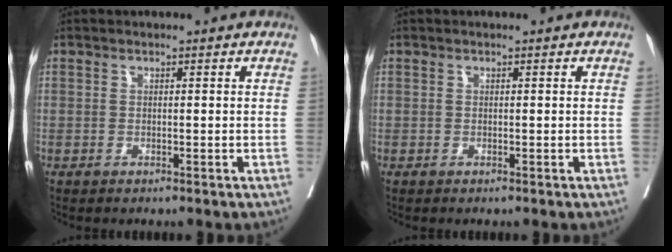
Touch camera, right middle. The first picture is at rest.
{"total": 0.0}